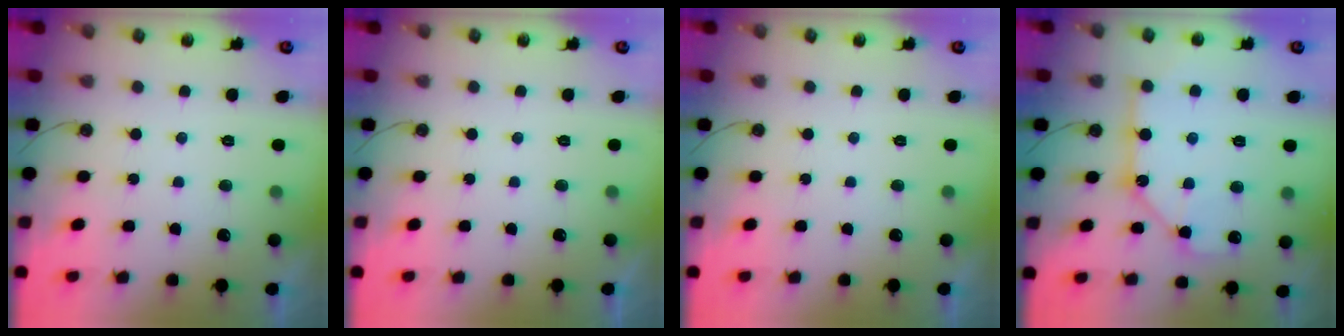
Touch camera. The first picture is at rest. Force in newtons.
{"total": 0.0}
{"total": 0.0}
{"total": 11.2, "press": 11.2, "slide": 1.2}